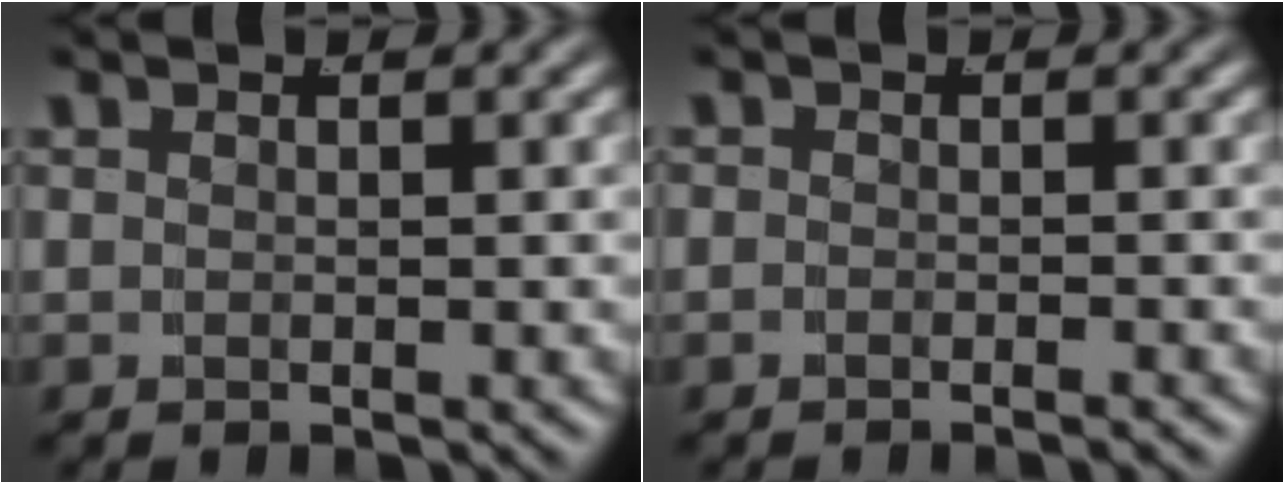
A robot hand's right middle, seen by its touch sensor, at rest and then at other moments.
{"total": 1.0, "force": [-1.0, 0.3, 0.1], "torque": [-0.001, -0.005, -0.016]}